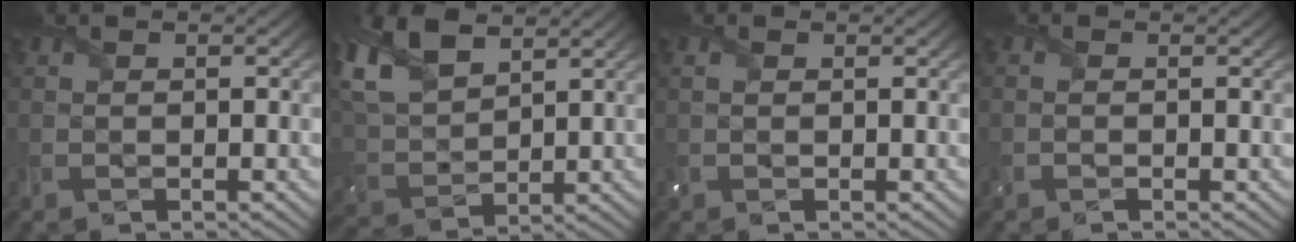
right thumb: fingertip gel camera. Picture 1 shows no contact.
{"total": 10.9, "force": [6.4, 5.6, 6.8], "torque": [-0.194, 0.019, 0.131]}
{"total": 1.1, "force": [0.4, 0.7, 0.7], "torque": [-0.020, 0.001, 0.009]}
{"total": 0.0}